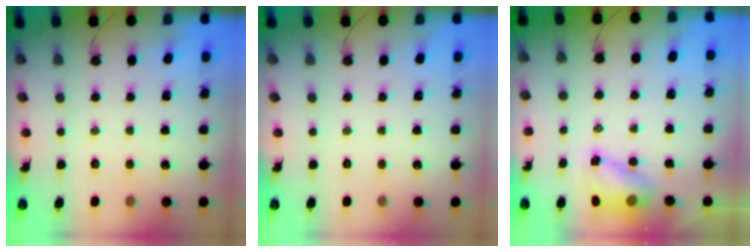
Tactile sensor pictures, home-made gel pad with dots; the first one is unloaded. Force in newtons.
{"total": 0.0}
{"total": 5.7, "press": 5.7, "slide": 0.7}